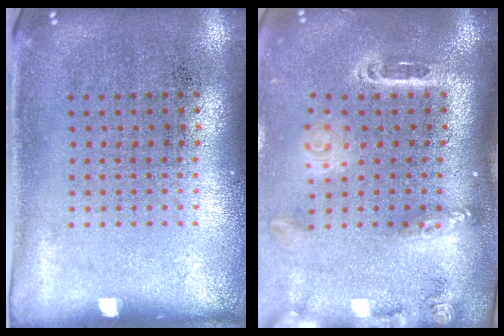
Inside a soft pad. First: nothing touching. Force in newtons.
{"total": 2.6, "press": 1.8, "slide": 1.8}